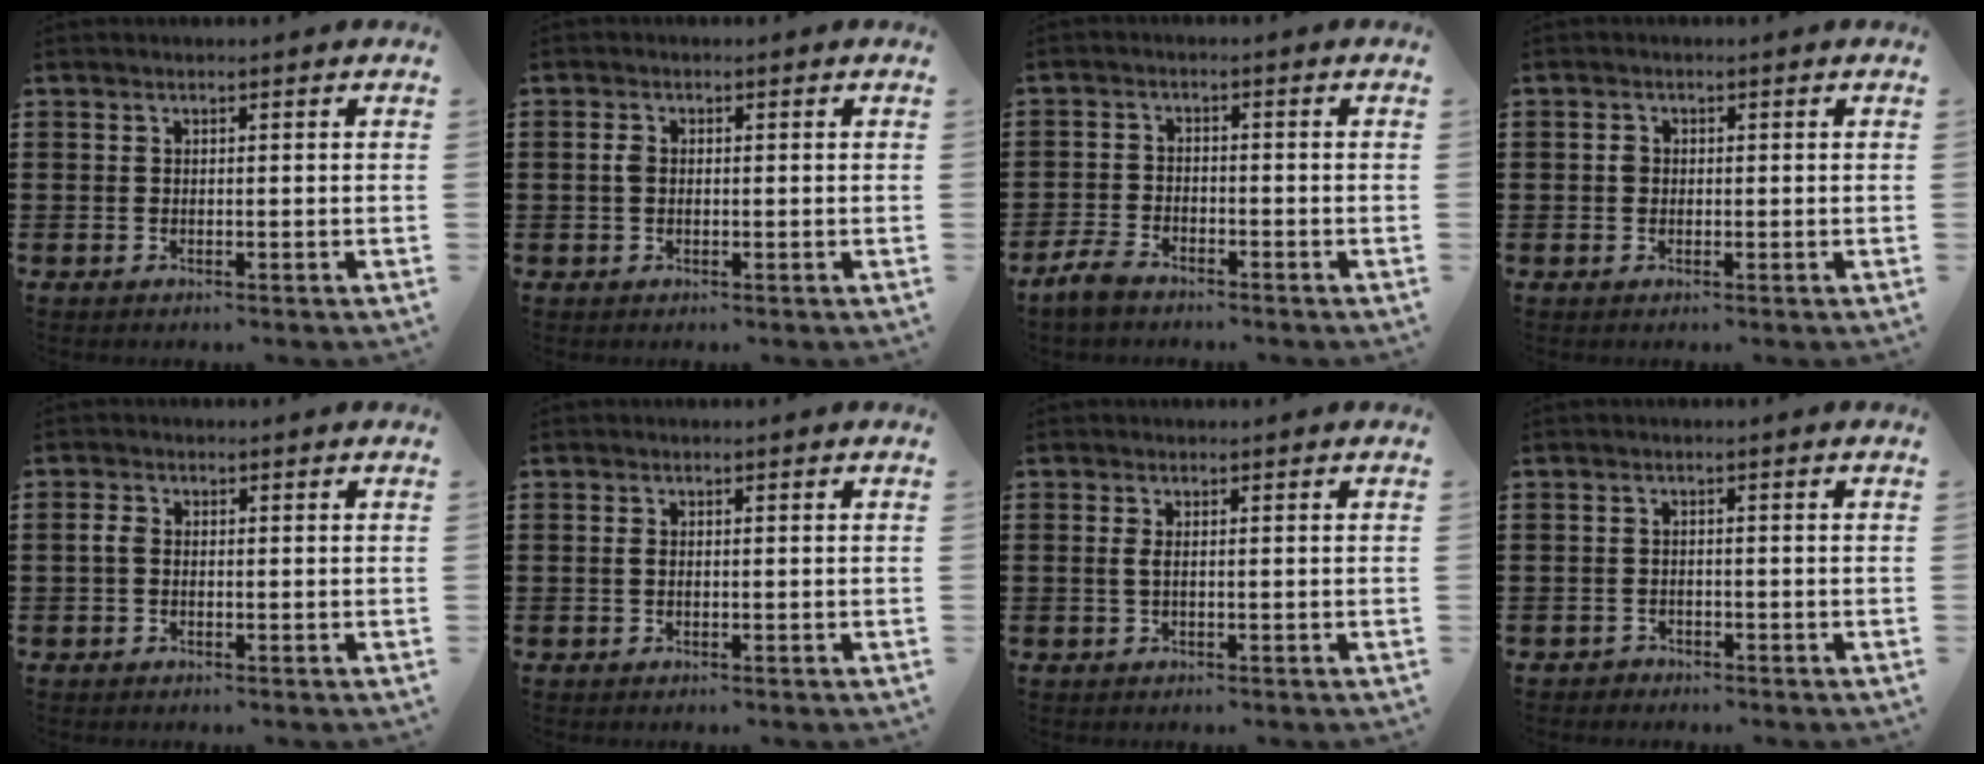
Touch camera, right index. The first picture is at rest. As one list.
[{"total": 1.6, "force": [0.1, 1.0, 1.2], "torque": [-0.027, 0.006, 0.000]}, {"total": 3.0, "force": [-2.6, 0.9, 1.1], "torque": [-0.037, 0.002, -0.056]}, {"total": 1.1, "force": [0.0, 0.9, 0.6], "torque": [-0.015, 0.005, 0.000]}, {"total": 1.7, "force": [-0.2, 1.1, 1.2], "torque": [-0.035, -0.001, -0.006]}, {"total": 0.7, "force": [0.0, 0.4, 0.6], "torque": [-0.022, -0.003, -0.003]}, {"total": 1.3, "force": [0.0, 0.3, 1.3], "torque": [-0.032, -0.003, -0.003]}, {"total": 1.2, "force": [-1.1, 0.4, 0.0], "torque": [-0.004, 0.002, -0.025]}]